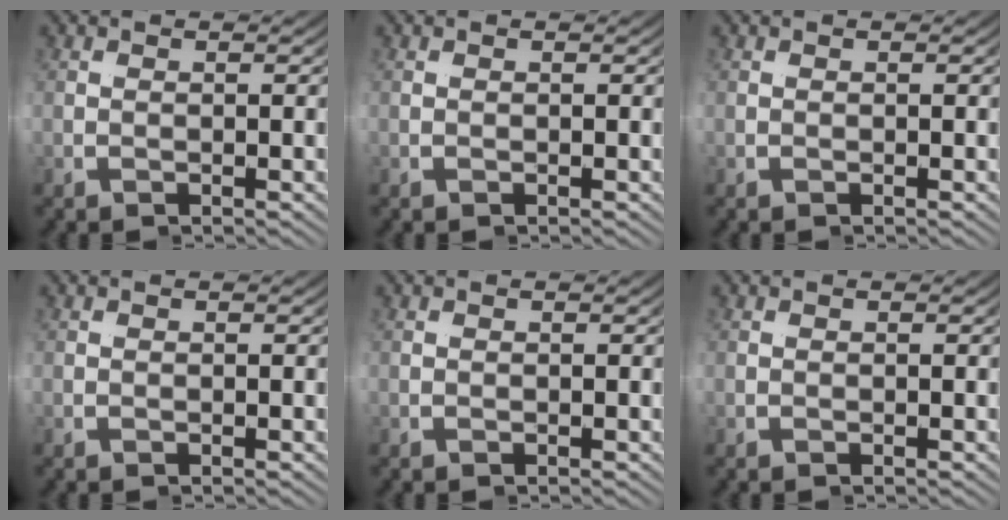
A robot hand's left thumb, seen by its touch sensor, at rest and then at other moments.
{"total": 0.0}
{"total": 0.0}
{"total": 0.0}
{"total": 0.0}
{"total": 0.0}